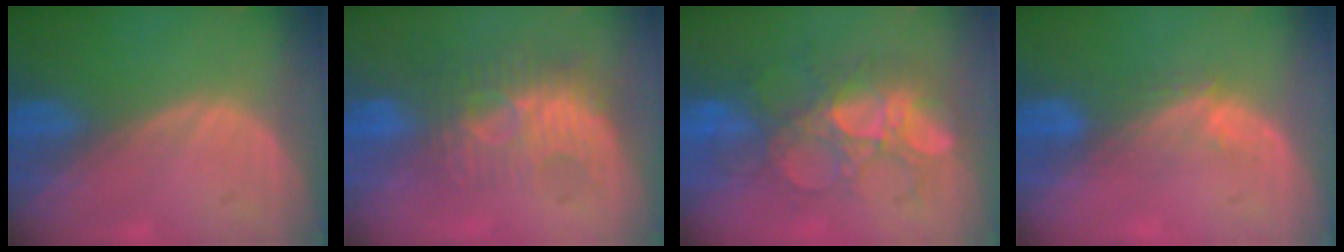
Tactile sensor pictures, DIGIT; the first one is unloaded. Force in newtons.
{"total": 8.7, "press": 8.0, "slide": 3.4}
{"total": 9.1, "press": 8.9, "slide": 1.9}
{"total": 3.8, "press": 3.4, "slide": 1.6}